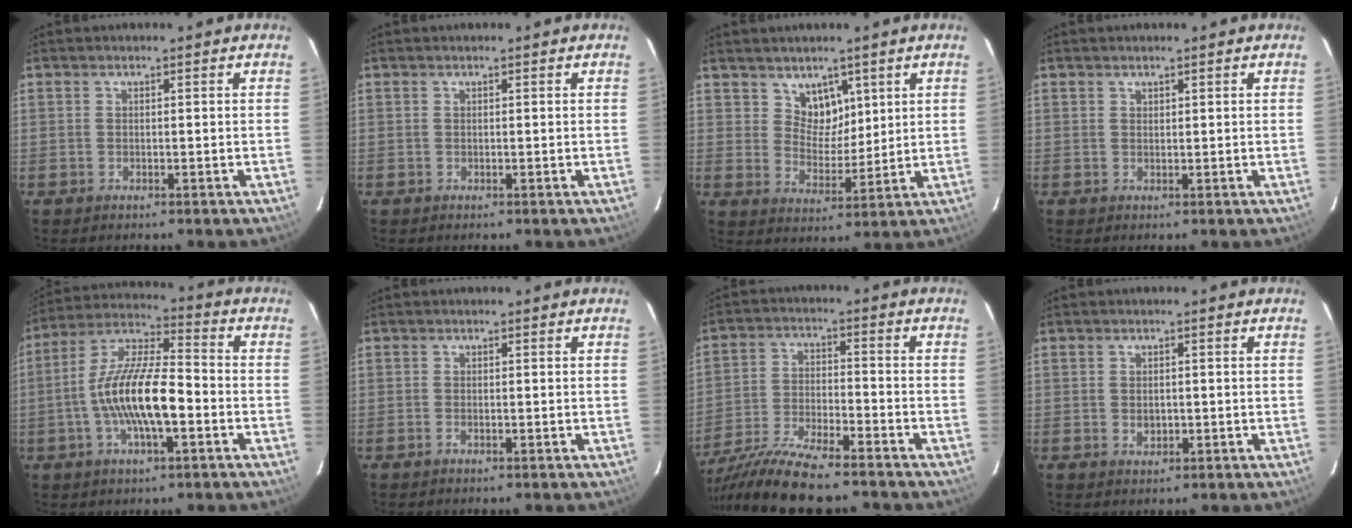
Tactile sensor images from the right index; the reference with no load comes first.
{"total": 0.0}
{"total": 5.7, "force": [3.5, 4.2, 1.6], "torque": [-0.018, 0.000, 0.067]}
{"total": 0.6, "force": [0.5, 0.3, 0.0], "torque": [0.001, 0.002, 0.009]}
{"total": 14.3, "force": [-3.7, 4.1, 13.2], "torque": [-0.259, 0.007, -0.073]}
{"total": 0.8, "force": [-0.5, 0.3, 0.6], "torque": [-0.012, -0.002, -0.009]}
{"total": 15.7, "force": [-13.5, 1.9, 7.9], "torque": [-0.167, -0.036, -0.238]}
{"total": 2.2, "force": [-0.3, 1.7, 1.3], "torque": [-0.019, -0.001, -0.003]}